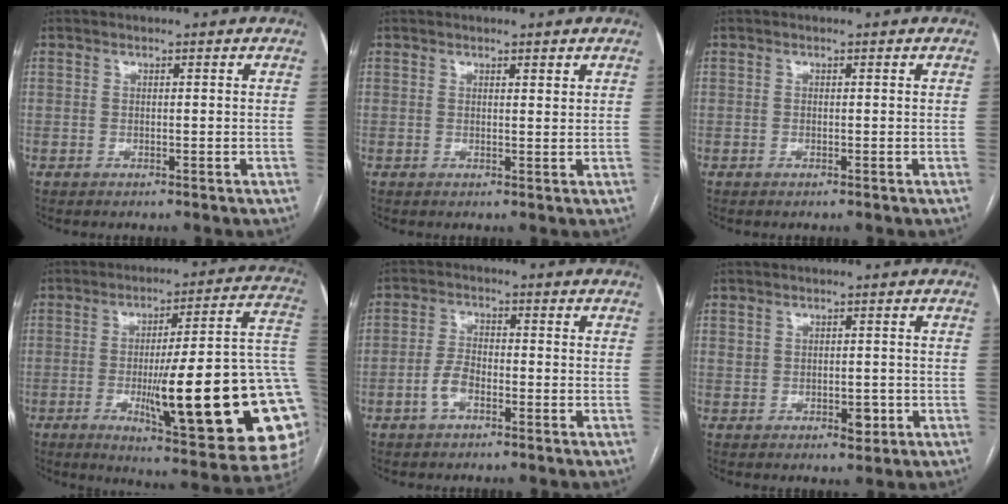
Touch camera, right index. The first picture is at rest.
{"total": 1.1, "force": [0.9, 0.2, 0.6], "torque": [-0.009, -0.003, 0.013]}
{"total": 0.0}
{"total": 28.7, "force": [-4.8, 3.7, 28.0], "torque": [-0.285, -0.005, -0.069]}
{"total": 3.9, "force": [-1.9, 1.9, 2.9], "torque": [-0.063, 0.008, -0.038]}
{"total": 3.4, "force": [-0.4, 2.4, 2.5], "torque": [-0.038, 0.009, 0.006]}